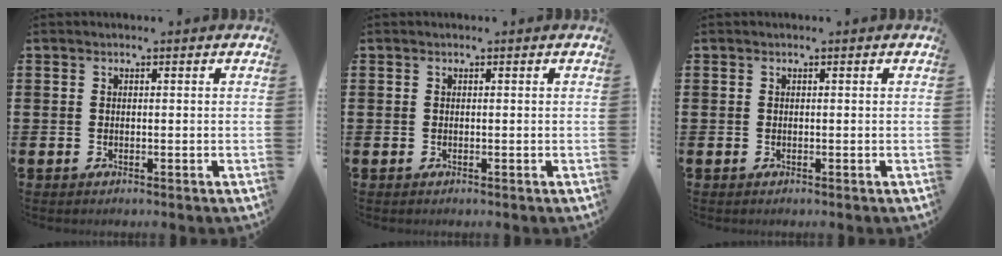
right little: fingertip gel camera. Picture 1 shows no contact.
{"total": 0.0}
{"total": 0.0}